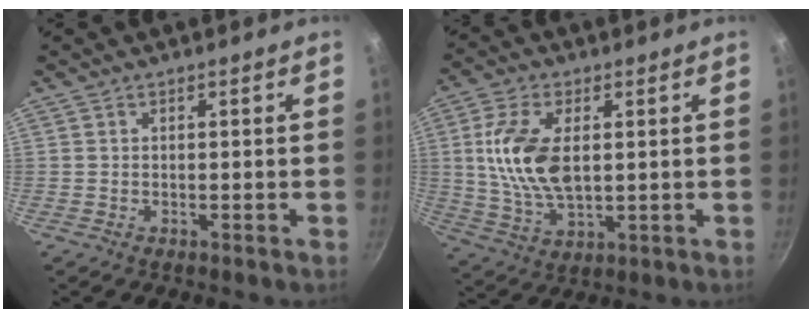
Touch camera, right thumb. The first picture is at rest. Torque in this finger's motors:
{"motor_torque": [-0.99, 1.37, 1.00, 0.78, 0.16]}